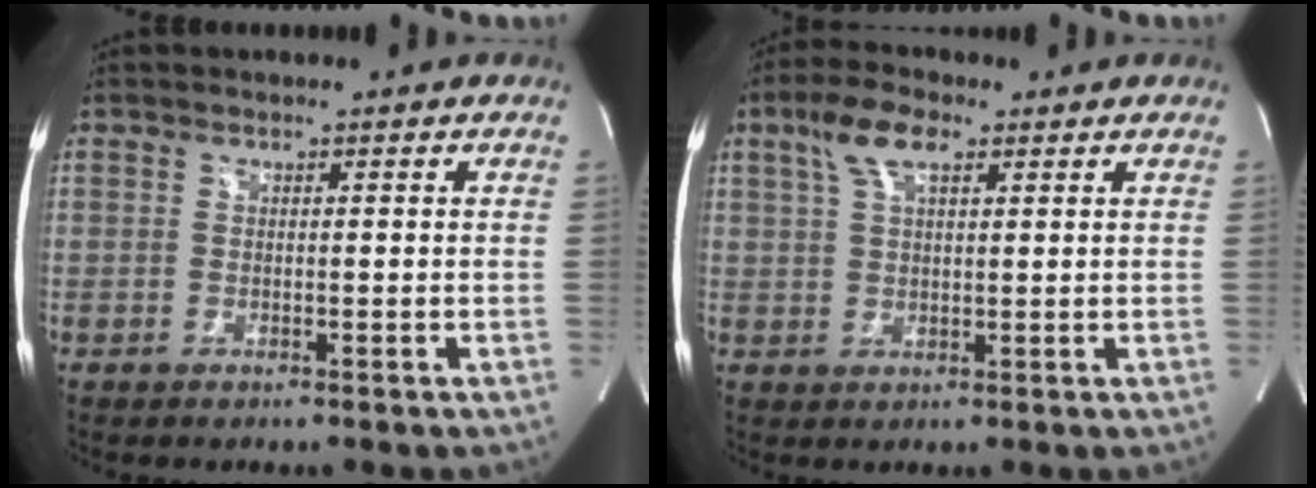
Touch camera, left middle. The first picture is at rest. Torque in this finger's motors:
{"motor_torque": [0.81, -0.63, 0.36, 0.10]}